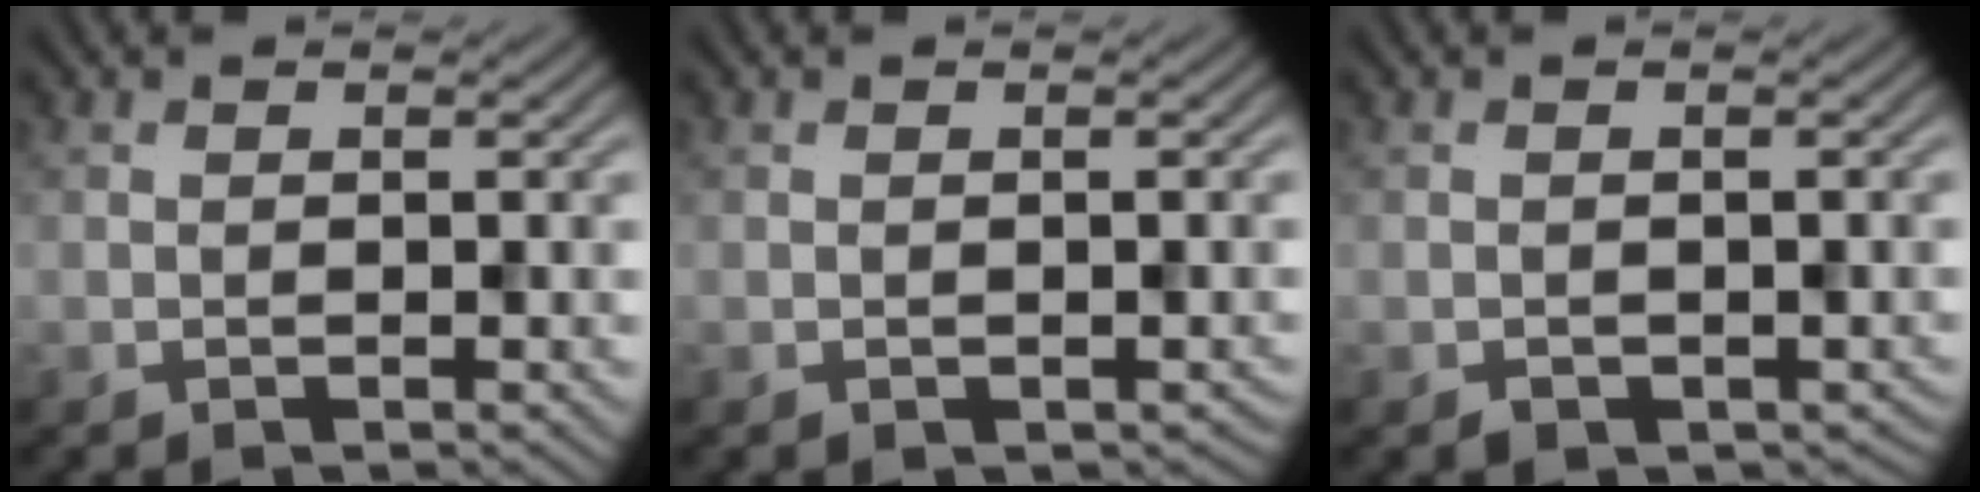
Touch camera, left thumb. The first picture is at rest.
{"total": 0.6, "force": [-0.2, 0.5, 0.3], "torque": [-0.005, -0.008, -0.001]}
{"total": 1.4, "force": [-0.7, 1.1, 0.5], "torque": [-0.009, -0.012, -0.011]}